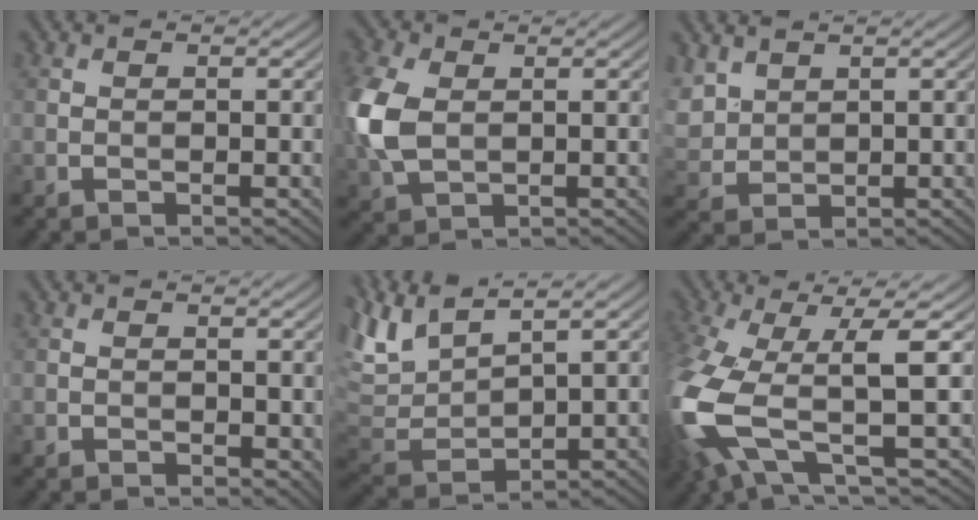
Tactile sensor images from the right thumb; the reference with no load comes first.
{"total": 7.7, "force": [0.5, 5.2, 5.7], "torque": [-0.183, 0.002, 0.010]}
{"total": 4.5, "force": [2.7, 2.8, 2.3], "torque": [-0.073, 0.003, 0.061]}
{"total": 1.2, "force": [0.1, 1.0, 0.7], "torque": [-0.016, -0.006, 0.005]}
{"total": 8.3, "force": [6.2, 2.2, 5.0], "torque": [-0.136, 0.013, 0.127]}
{"total": 13.2, "force": [-3.1, 4.1, 12.2], "torque": [-0.277, -0.024, -0.046]}